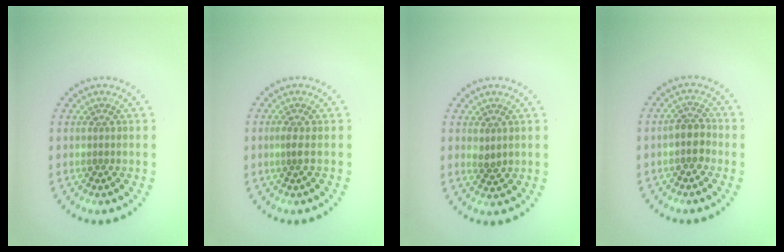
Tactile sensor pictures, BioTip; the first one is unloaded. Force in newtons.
{"total": 0.8, "press": 0.4, "slide": 0.6}
{"total": 1.0, "press": 0.9, "slide": 0.4}
{"total": 2.1, "press": 1.9, "slide": 0.8}